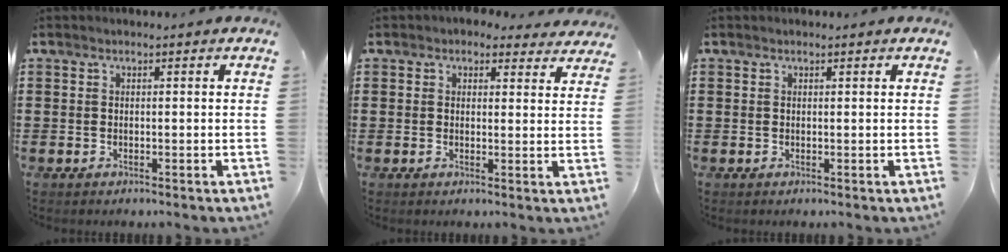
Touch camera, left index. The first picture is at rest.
{"total": 2.5, "force": [2.1, 1.3, 0.5], "torque": [-0.003, -0.004, 0.035]}
{"total": 0.0}